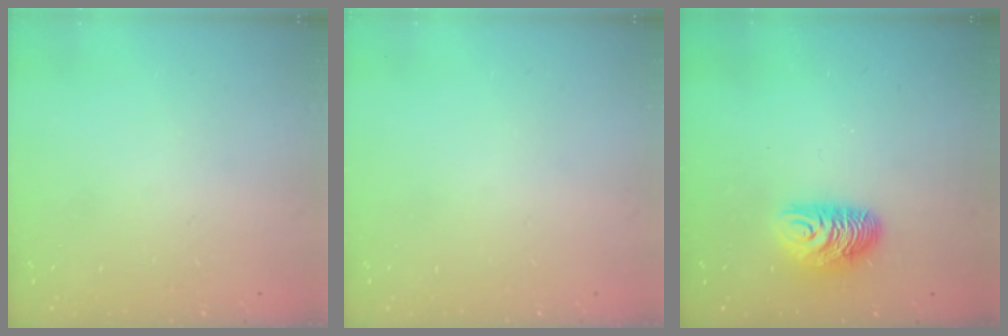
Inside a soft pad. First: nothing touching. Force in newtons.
{"total": 0.0}
{"total": 9.3, "press": 9.2, "slide": 0.6}